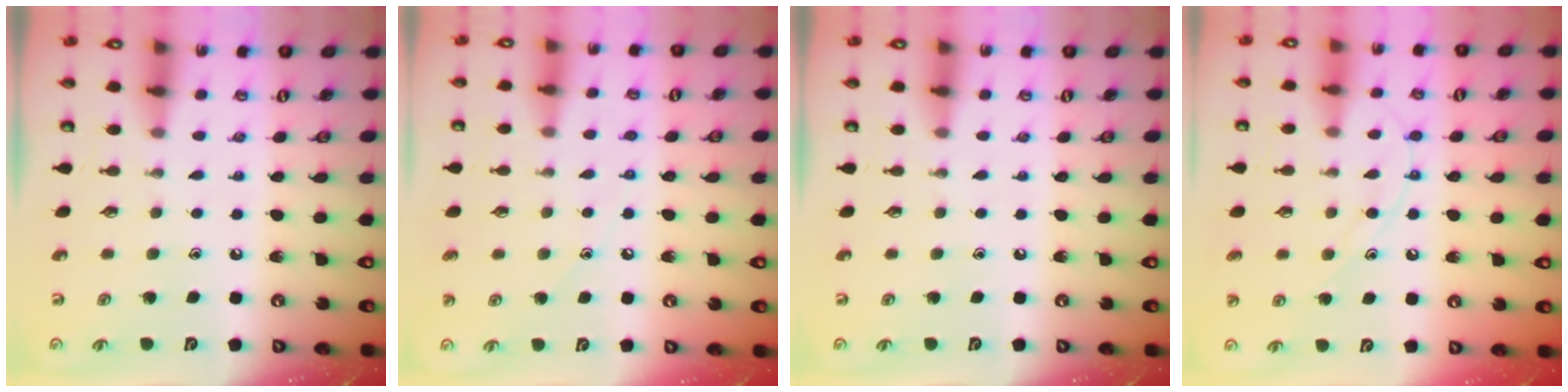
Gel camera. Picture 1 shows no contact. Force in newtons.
{"total": 5.0, "press": 4.9, "slide": 0.6}
{"total": 0.0}
{"total": 9.6, "press": 9.5, "slide": 0.9}